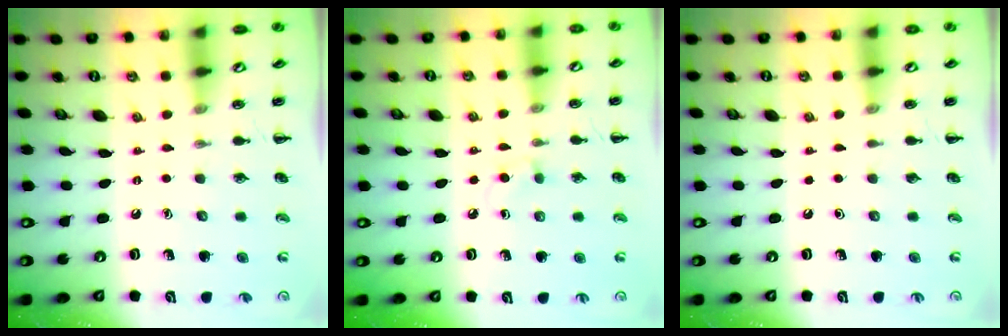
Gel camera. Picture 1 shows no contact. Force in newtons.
{"total": 1.9, "press": 1.6, "slide": 1.0}
{"total": 0.0}